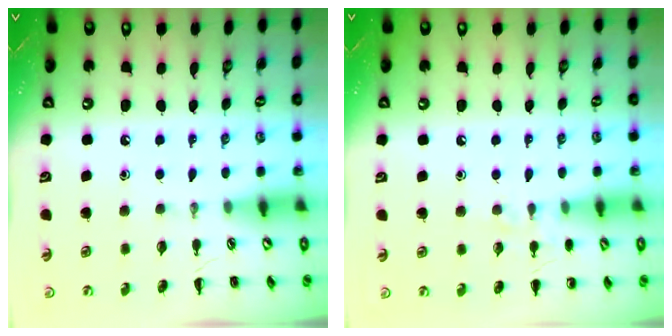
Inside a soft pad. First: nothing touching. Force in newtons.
{"total": 5.9, "press": 5.8, "slide": 1.4}